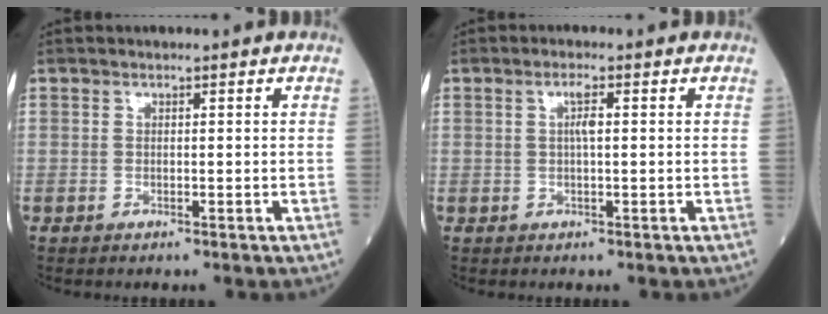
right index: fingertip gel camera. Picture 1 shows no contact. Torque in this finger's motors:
{"motor_torque": [0.56, 0.15, 0.25, 0.07]}